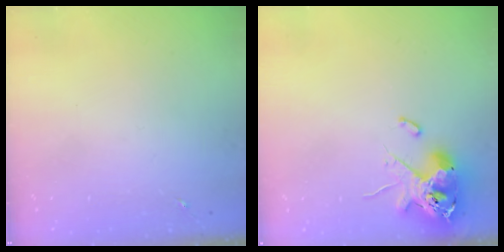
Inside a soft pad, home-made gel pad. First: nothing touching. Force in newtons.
{"total": 12.5, "press": 12.3, "slide": 2.0}